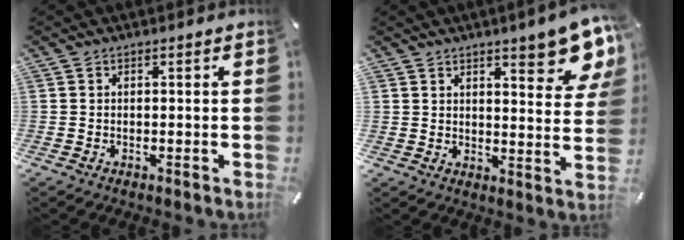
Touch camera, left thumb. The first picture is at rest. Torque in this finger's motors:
{"motor_torque": [2.04, 1.02, 0.04, -0.46, 0.03]}